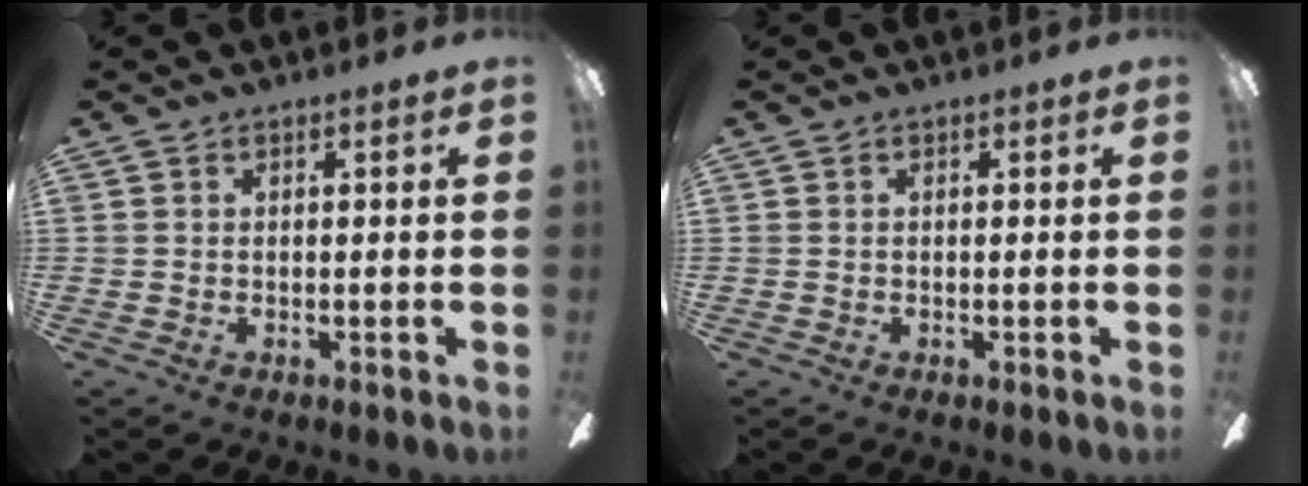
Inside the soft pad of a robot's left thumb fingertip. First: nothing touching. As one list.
[{"total": 0.0}]